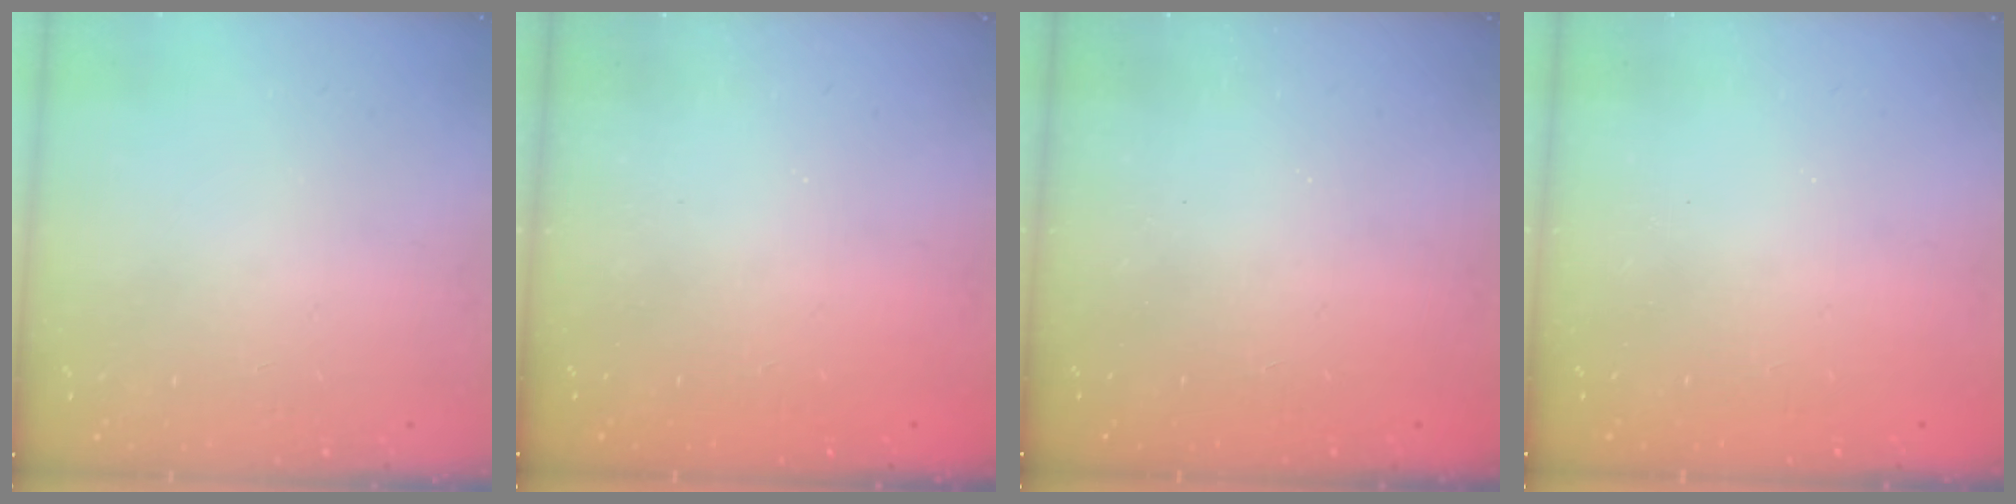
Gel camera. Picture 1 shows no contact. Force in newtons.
{"total": 2.3, "press": 2.2, "slide": 0.8}
{"total": 2.5, "press": 2.4, "slide": 0.8}
{"total": 2.4, "press": 2.2, "slide": 0.8}